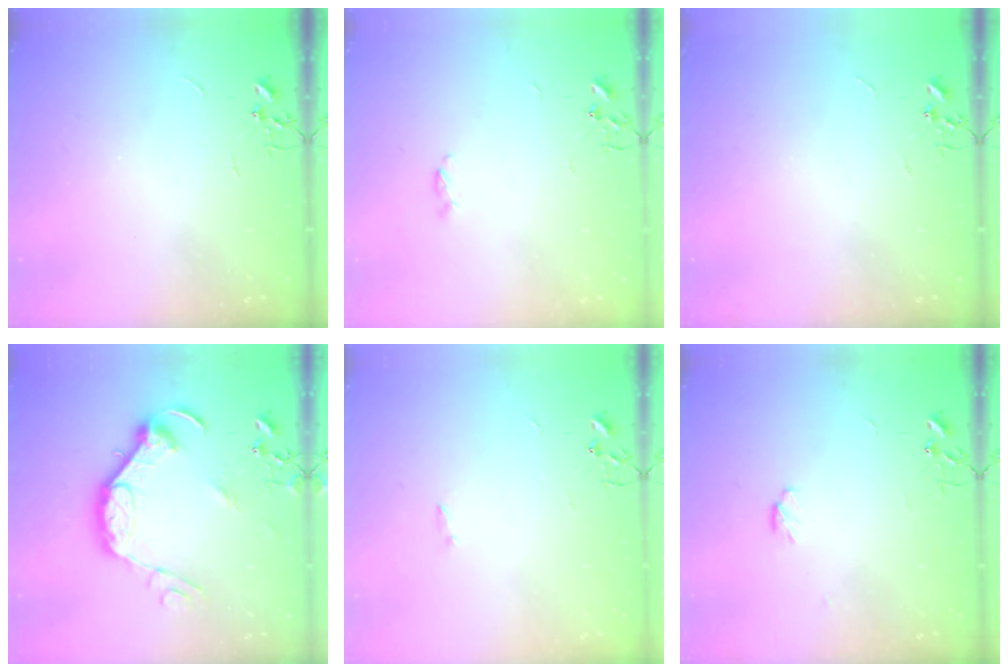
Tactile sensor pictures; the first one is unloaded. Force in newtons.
{"total": 2.9, "press": 2.9, "slide": 0.3}
{"total": 0.0}
{"total": 15.6, "press": 15.6, "slide": 1.5}
{"total": 1.3, "press": 1.3, "slide": 0.3}
{"total": 3.8, "press": 3.7, "slide": 0.9}